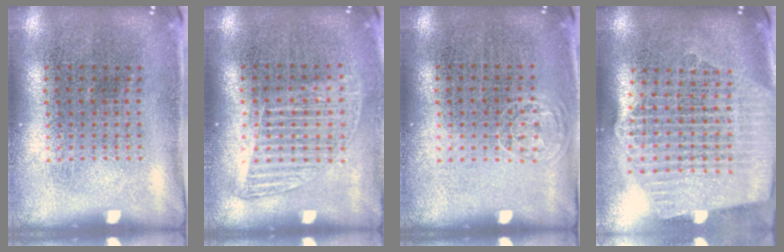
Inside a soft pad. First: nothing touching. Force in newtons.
{"total": 1.3, "press": 1.1, "slide": 0.6}
{"total": 0.6, "press": 0.6, "slide": 0.3}
{"total": 2.6, "press": 2.2, "slide": 1.4}